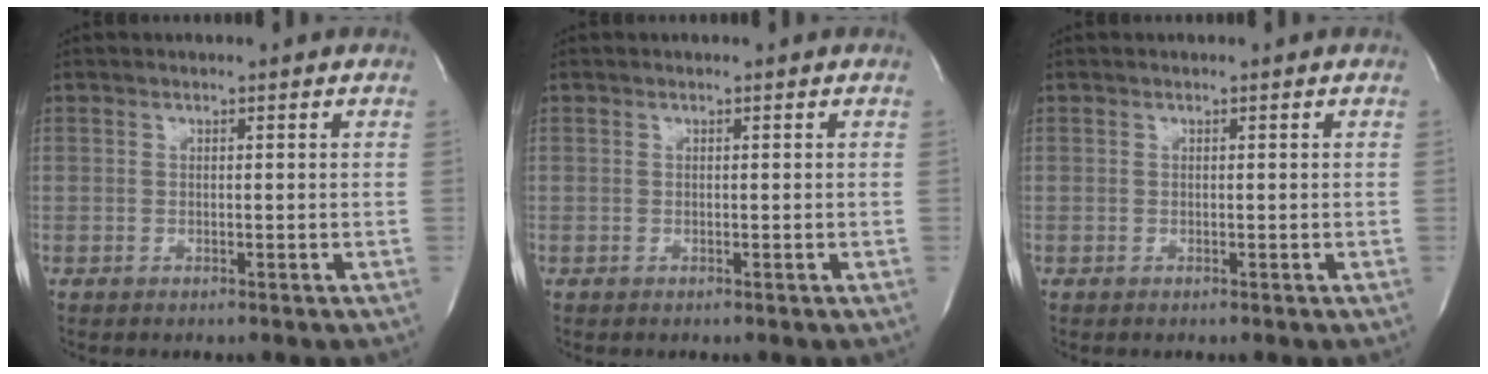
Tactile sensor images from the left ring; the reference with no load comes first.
{"total": 0.0}
{"total": 0.0}